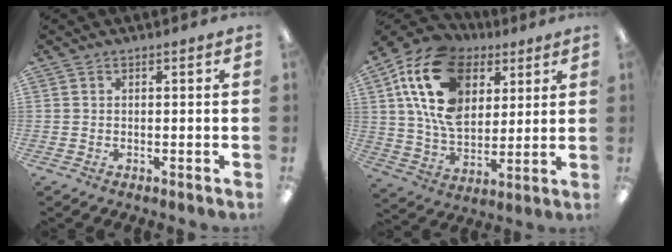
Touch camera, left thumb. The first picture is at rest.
{"total": 19.7, "force": [8.3, 13.6, 11.6], "torque": [-0.227, -0.020, 0.153]}